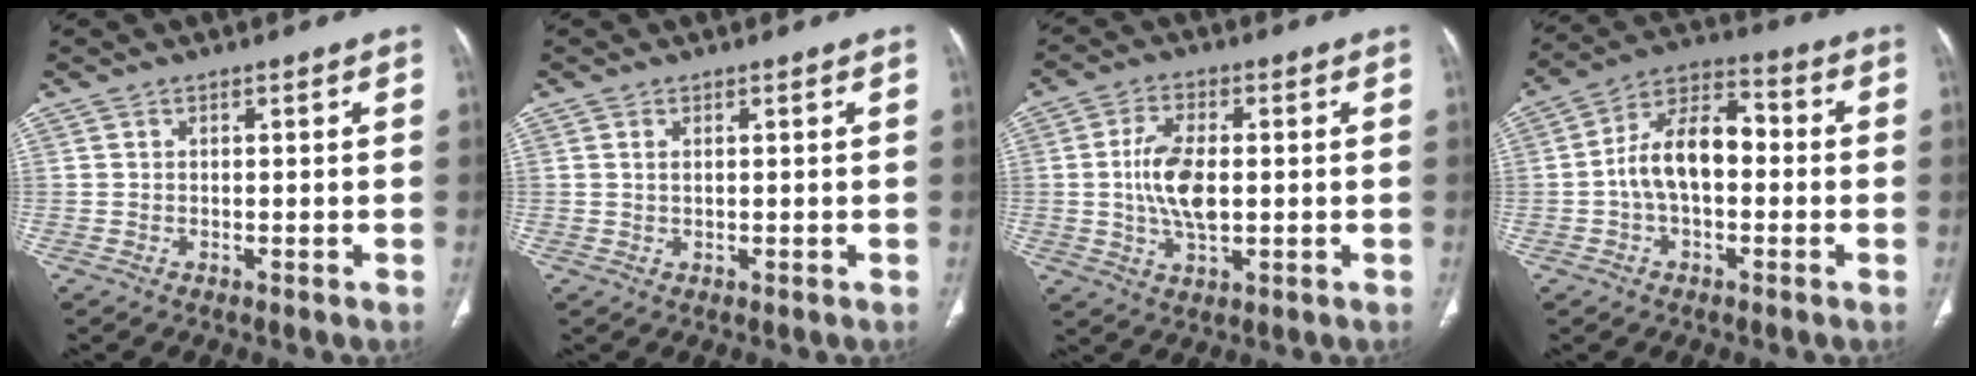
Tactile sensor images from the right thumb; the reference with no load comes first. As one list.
[{"total": 0.9, "force": [0.4, 0.4, 0.8], "torque": [-0.021, 0.003, 0.010]}, {"total": 9.1, "force": [0.1, 4.6, 7.9], "torque": [-0.156, 0.000, 0.003]}, {"total": 12.2, "force": [-0.9, 7.1, 9.9], "torque": [-0.165, 0.041, -0.024]}]